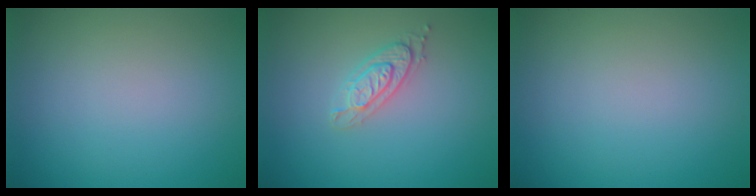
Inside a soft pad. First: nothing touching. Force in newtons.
{"total": 2.1, "press": 2.1, "slide": 0.4}
{"total": 0.0}